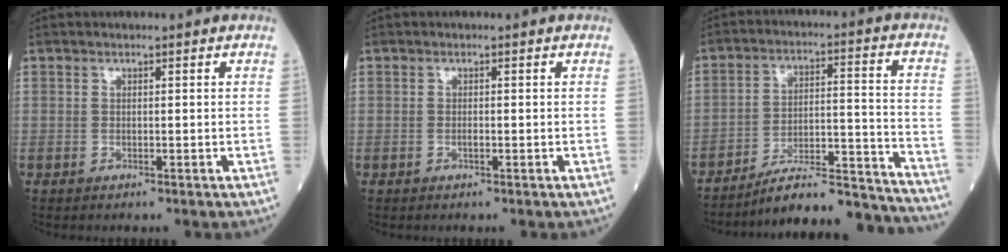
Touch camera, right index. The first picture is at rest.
{"total": 0.6, "force": [-0.3, 0.1, 0.5], "torque": [-0.011, 0.001, -0.004]}
{"total": 18.8, "force": [-18.1, 0.4, 5.1], "torque": [-0.067, 0.023, -0.270]}